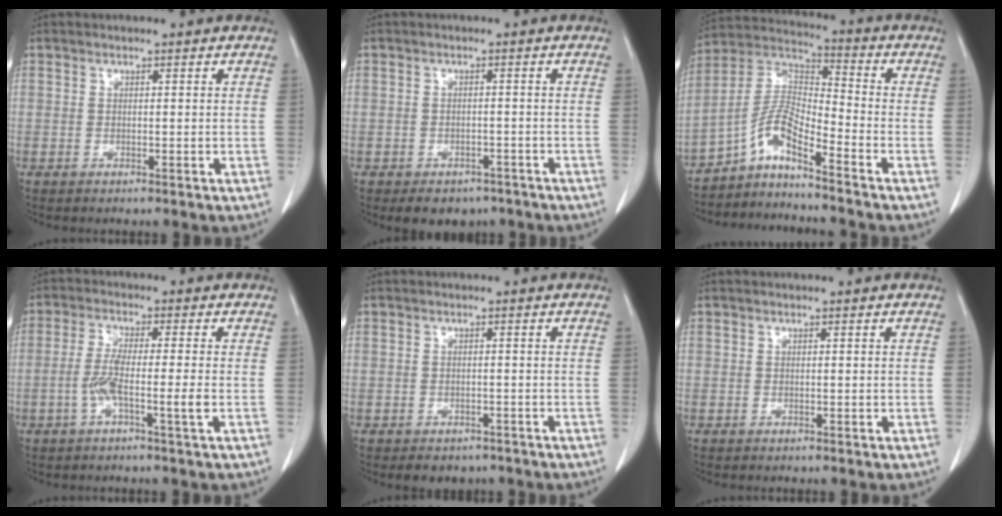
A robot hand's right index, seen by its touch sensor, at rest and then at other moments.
{"total": 5.5, "force": [-4.1, 3.3, 1.6], "torque": [-0.010, 0.008, -0.051]}
{"total": 7.8, "force": [-5.6, 0.6, 5.3], "torque": [-0.113, 0.016, -0.109]}
{"total": 5.5, "force": [-1.7, -0.3, 5.2], "torque": [-0.106, -0.003, -0.033]}
{"total": 3.6, "force": [-2.8, 2.1, 0.8], "torque": [-0.003, 0.004, -0.033]}
{"total": 0.0}